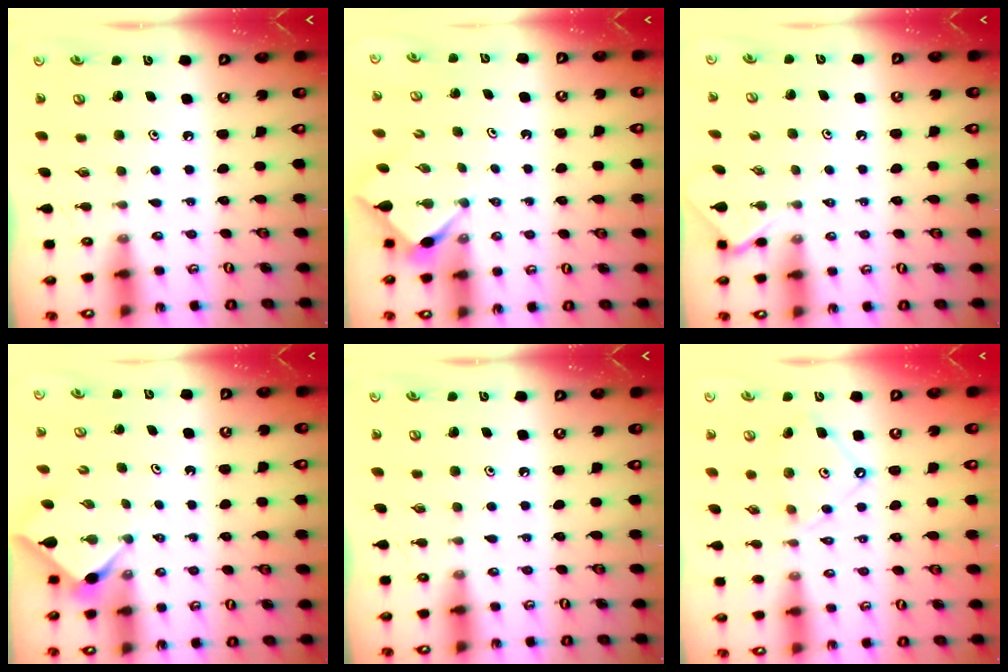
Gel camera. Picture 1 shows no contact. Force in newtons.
{"total": 2.7, "press": 2.6, "slide": 0.3}
{"total": 2.5, "press": 2.5, "slide": 0.4}
{"total": 3.0, "press": 3.0, "slide": 0.3}
{"total": 0.0}
{"total": 8.5, "press": 8.4, "slide": 0.9}